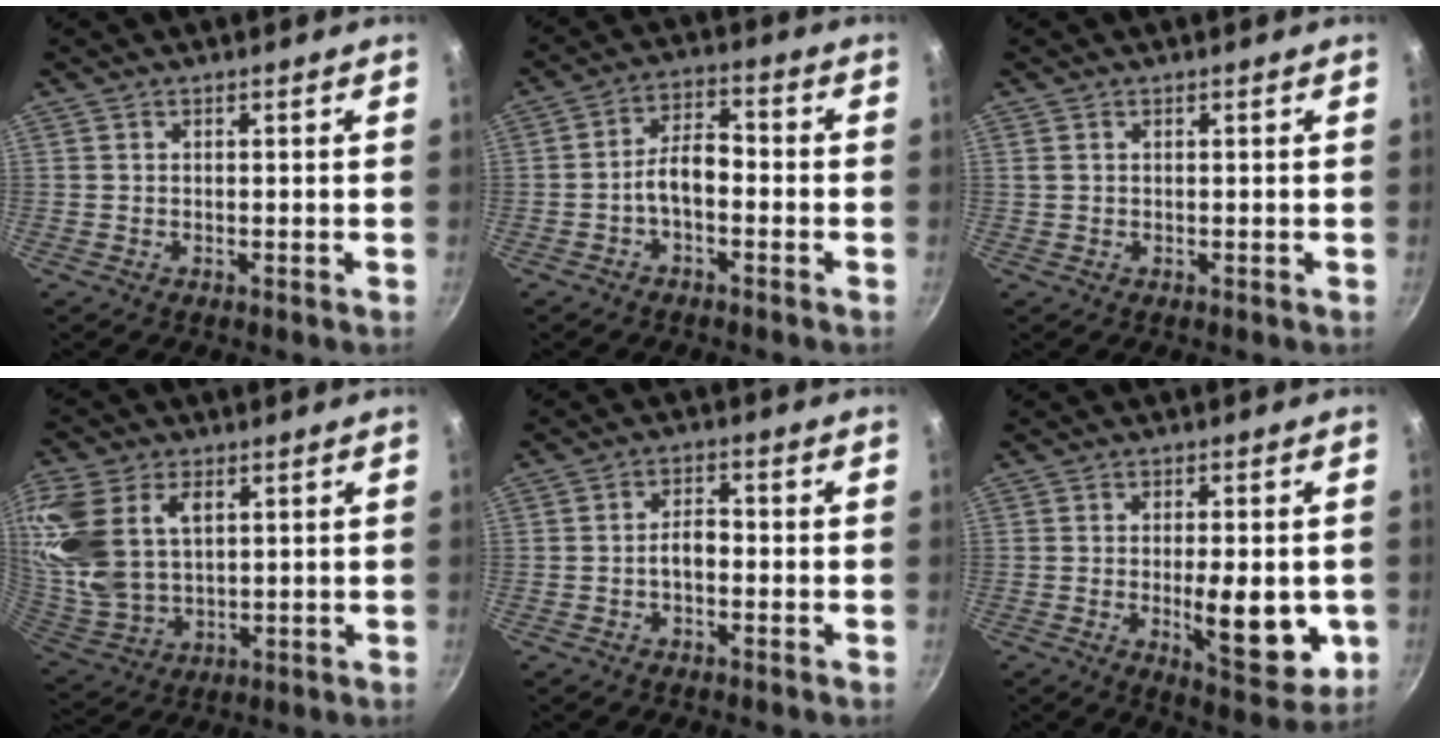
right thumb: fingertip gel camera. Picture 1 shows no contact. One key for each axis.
{"total": 6.6, "fx": -1.7, "fy": 3.6, "fz": 5.3, "tx": -0.086, "ty": 0.034, "tz": -0.038}
{"total": 0.7, "fx": 0.3, "fy": 0.5, "fz": 0.4, "tx": -0.009, "ty": 0.006, "tz": 0.009}
{"total": 19.5, "fx": 5.4, "fy": 12.4, "fz": 14.1, "tx": -0.328, "ty": -0.005, "tz": 0.111}
{"total": 3.6, "fx": -0.9, "fy": 2.0, "fz": 2.8, "tx": -0.039, "ty": 0.018, "tz": -0.020}
{"total": 12.4, "fx": -2.2, "fy": 4.8, "fz": 11.3, "tx": -0.136, "ty": -0.019, "tz": -0.022}